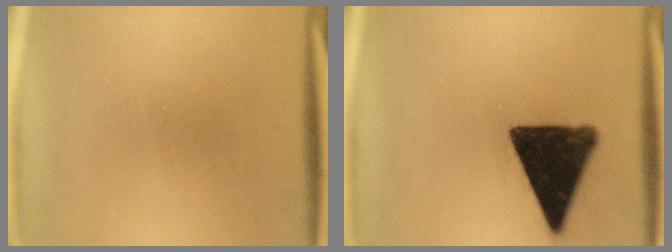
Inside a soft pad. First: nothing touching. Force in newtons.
{"total": 15.2}